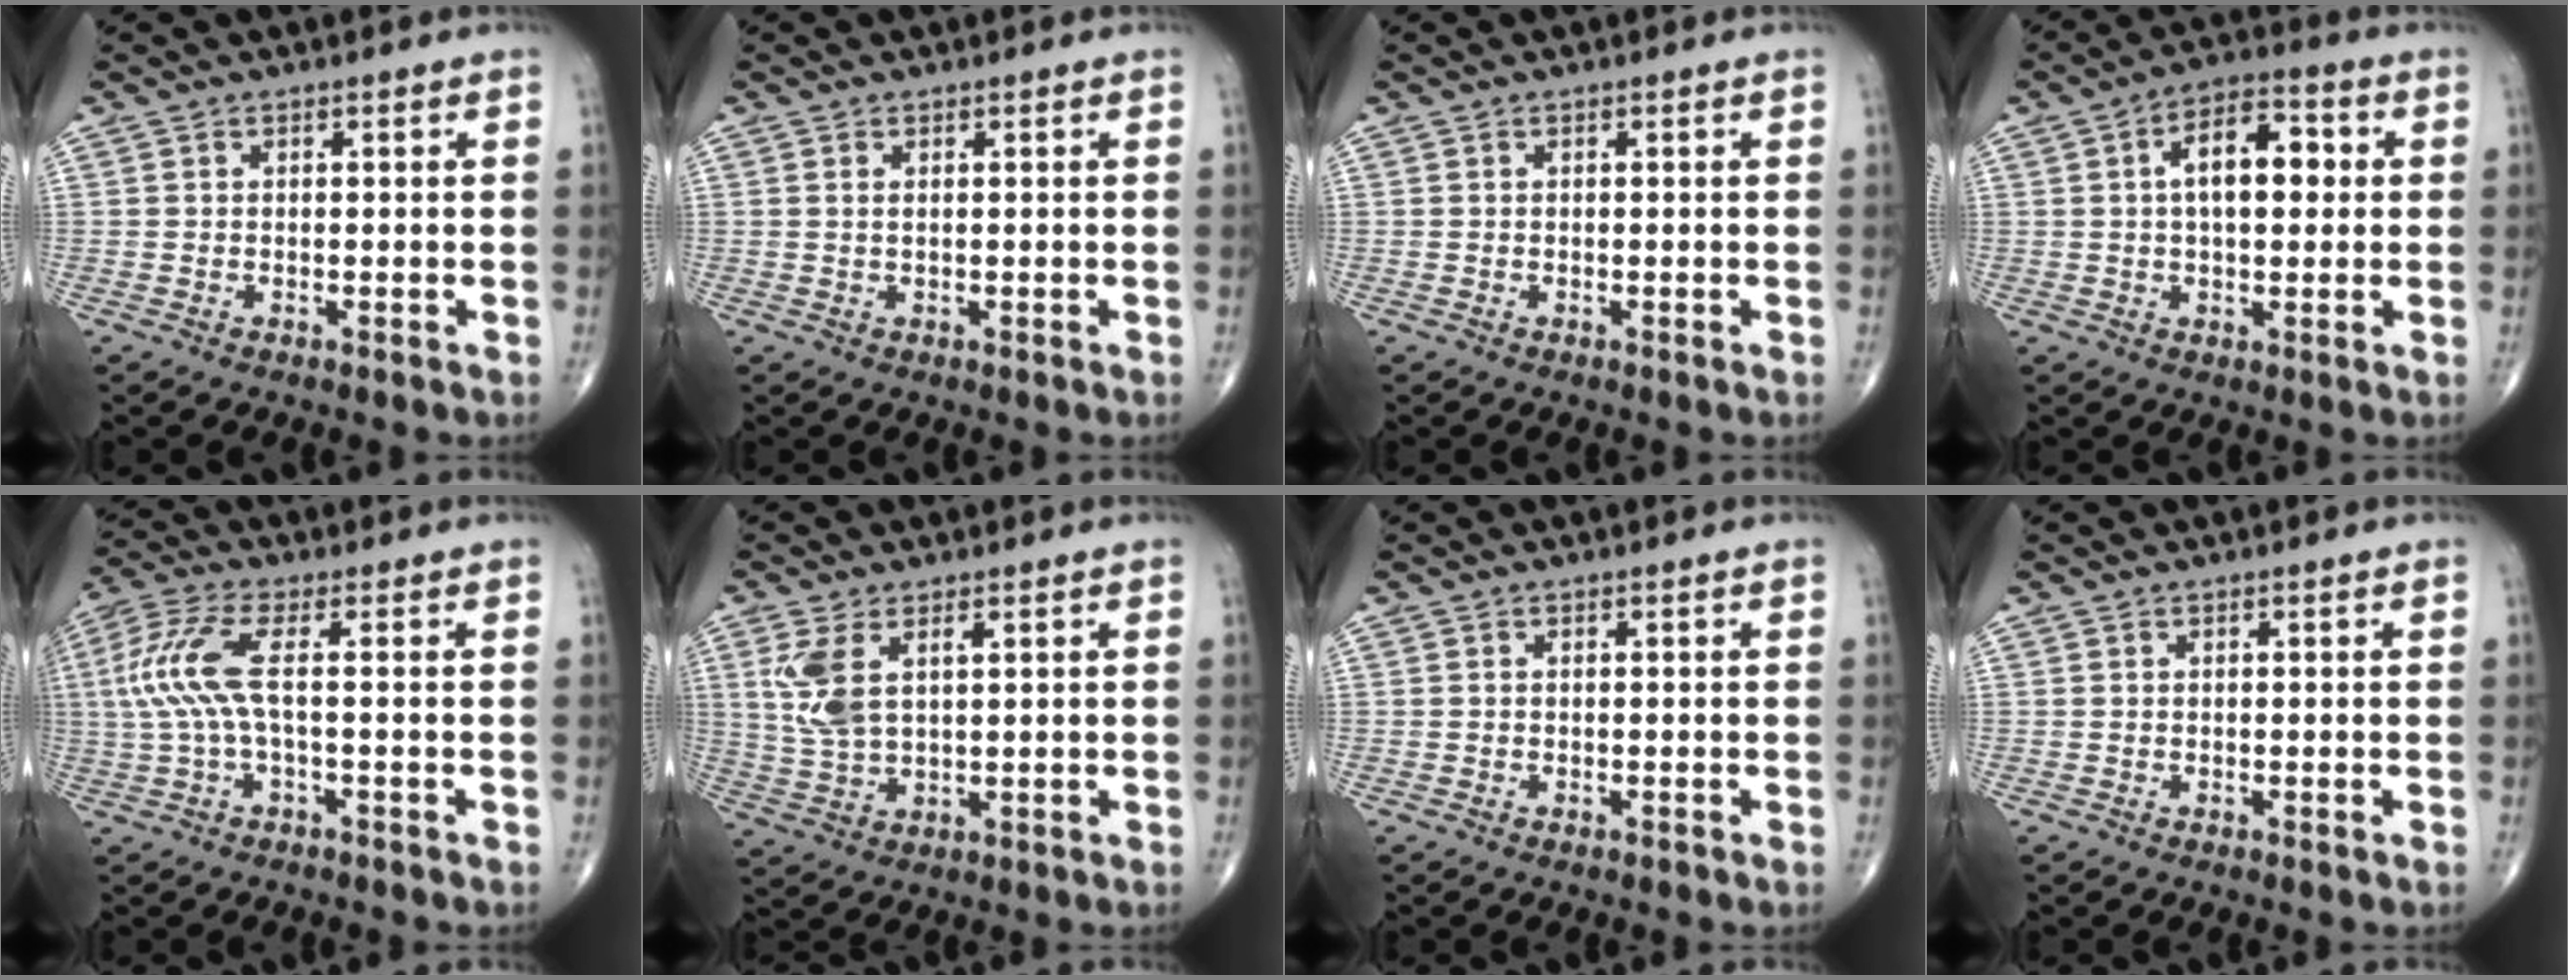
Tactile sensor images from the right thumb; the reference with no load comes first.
{"total": 0.6, "force": [0.3, 0.2, 0.6], "torque": [-0.015, 0.000, 0.006]}
{"total": 0.0}
{"total": 10.4, "force": [1.6, 5.4, 8.8], "torque": [-0.125, 0.019, 0.020]}
{"total": 8.6, "force": [0.4, 2.2, 8.3], "torque": [-0.224, 0.022, 0.004]}
{"total": 7.3, "force": [2.5, 3.3, 6.0], "torque": [-0.133, -0.002, 0.060]}
{"total": 0.0}
{"total": 0.0}